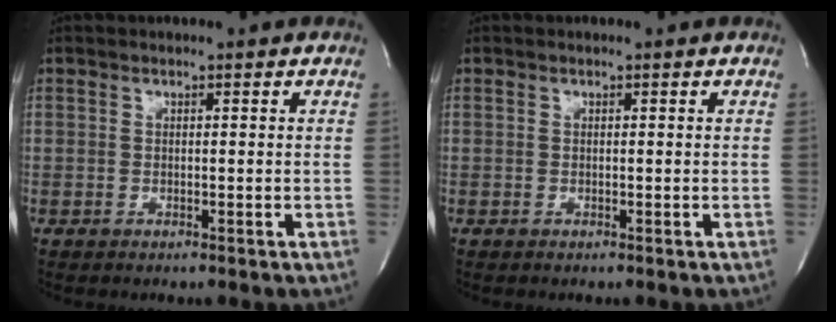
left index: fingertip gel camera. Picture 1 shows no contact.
{"total": 0.0}